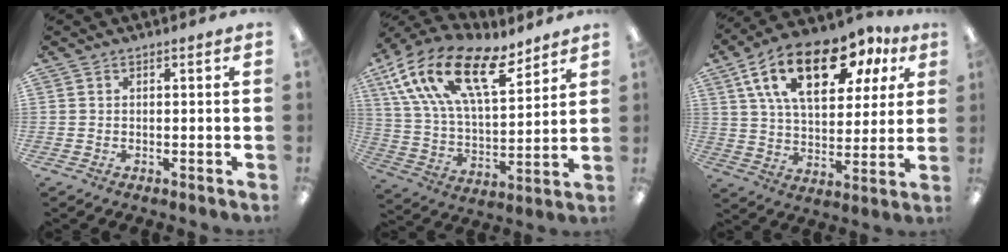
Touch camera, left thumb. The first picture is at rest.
{"total": 21.2, "force": [12.6, 9.7, 14.0], "torque": [-0.271, -0.065, 0.224]}
{"total": 21.2, "force": [11.0, 11.1, 14.4], "torque": [-0.247, -0.029, 0.188]}